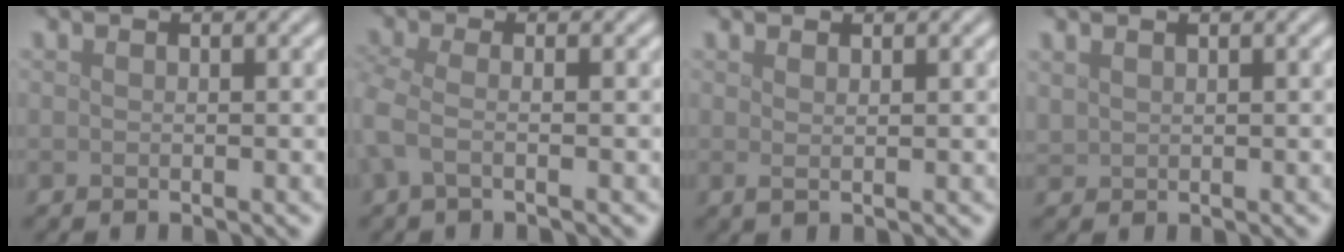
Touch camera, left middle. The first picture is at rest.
{"total": 2.0, "force": [-0.5, 0.6, 1.9], "torque": [-0.048, -0.008, -0.020]}
{"total": 0.9, "force": [0.6, 0.2, 0.6], "torque": [-0.009, -0.001, 0.008]}
{"total": 0.8, "force": [0.7, 0.4, 0.1], "torque": [-0.006, 0.000, 0.018]}